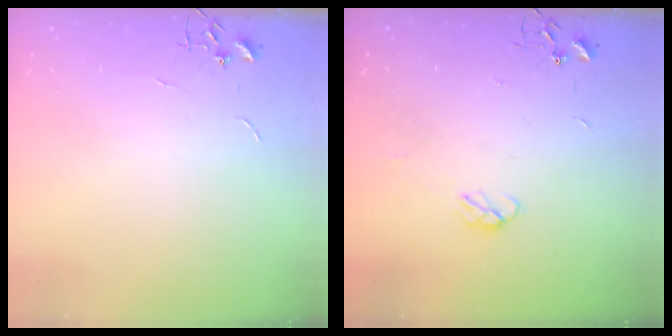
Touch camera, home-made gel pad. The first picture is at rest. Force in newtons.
{"total": 4.4, "press": 4.3, "slide": 0.7}